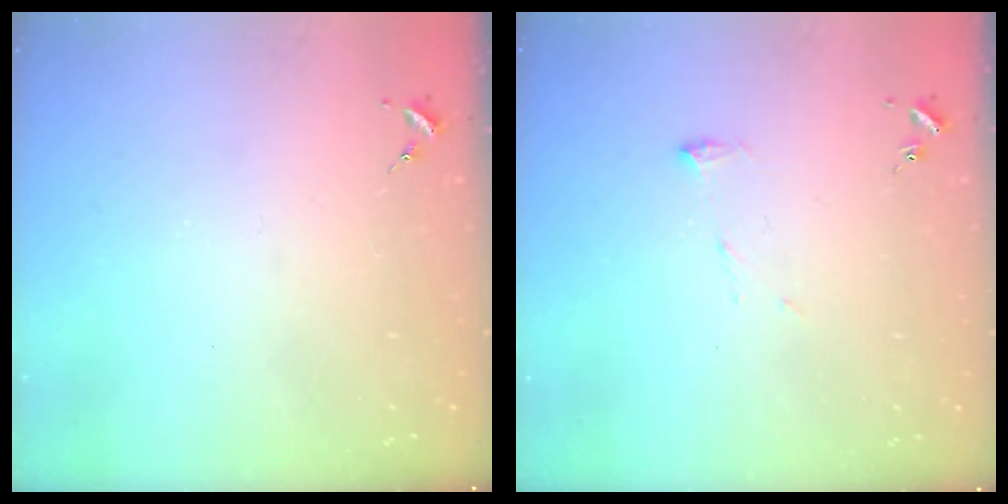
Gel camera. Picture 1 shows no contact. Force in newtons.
{"total": 7.1, "press": 7.0, "slide": 0.4}